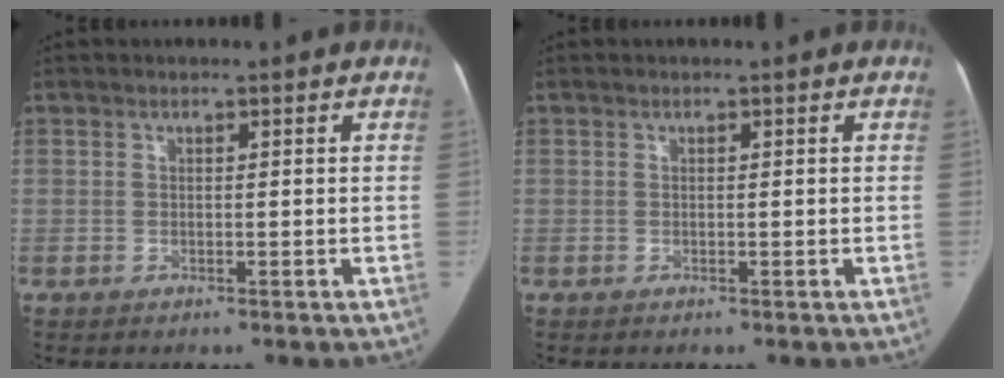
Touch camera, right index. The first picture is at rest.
{"total": 0.0}